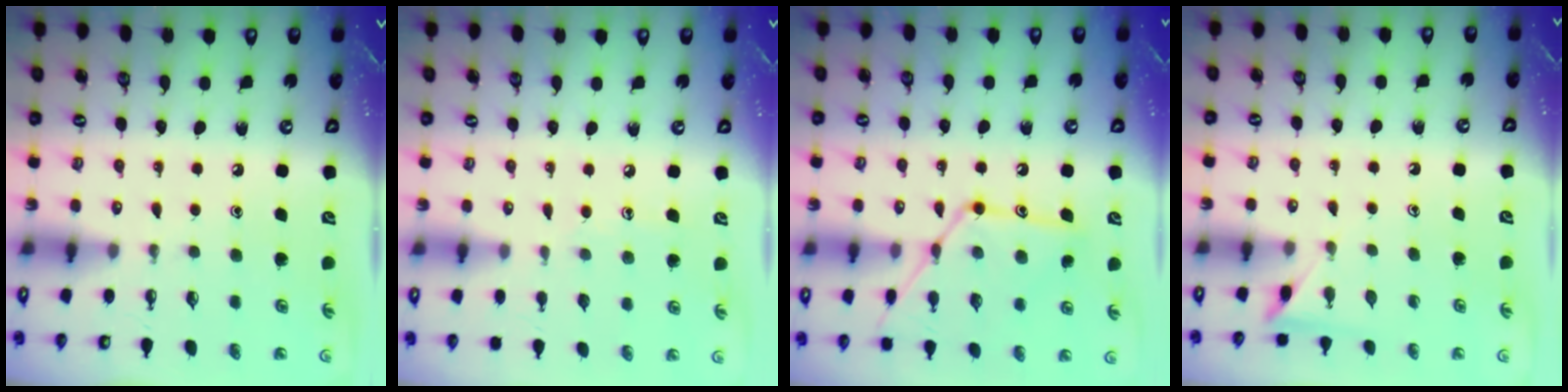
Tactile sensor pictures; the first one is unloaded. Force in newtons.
{"total": 5.1, "press": 5.1, "slide": 0.4}
{"total": 14.8, "press": 14.8, "slide": 1.0}
{"total": 3.3, "press": 3.3, "slide": 0.4}